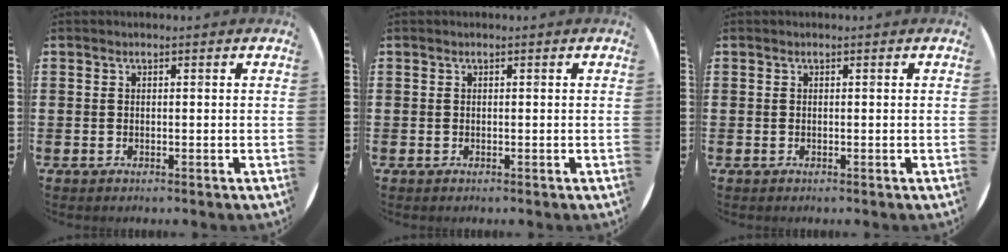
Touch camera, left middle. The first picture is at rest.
{"total": 0.0}
{"total": 0.0}